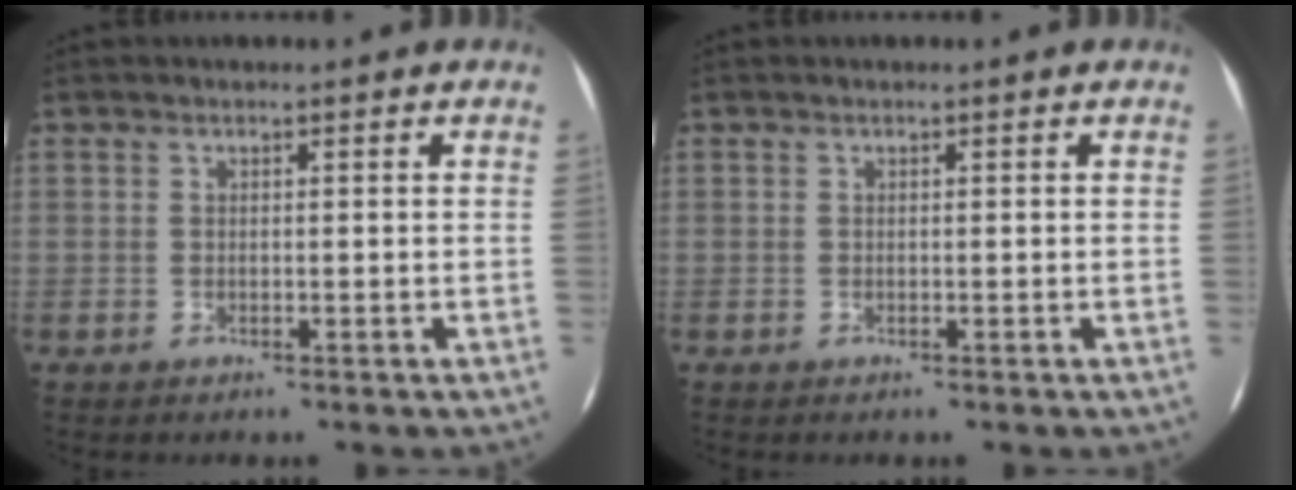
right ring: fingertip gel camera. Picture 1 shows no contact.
{"total": 0.0}